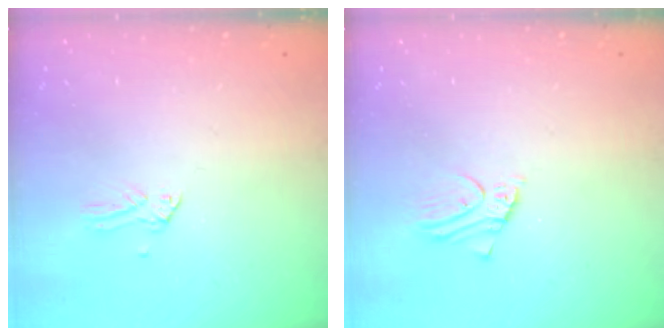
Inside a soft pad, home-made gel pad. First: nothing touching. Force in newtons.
{"total": 3.1, "press": 3.1, "slide": 0.2}